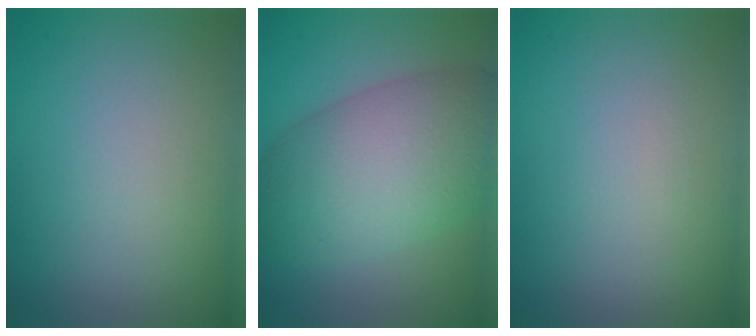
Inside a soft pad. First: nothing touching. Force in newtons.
{"total": 9.0, "press": 9.0, "slide": 0.4}
{"total": 0.0}